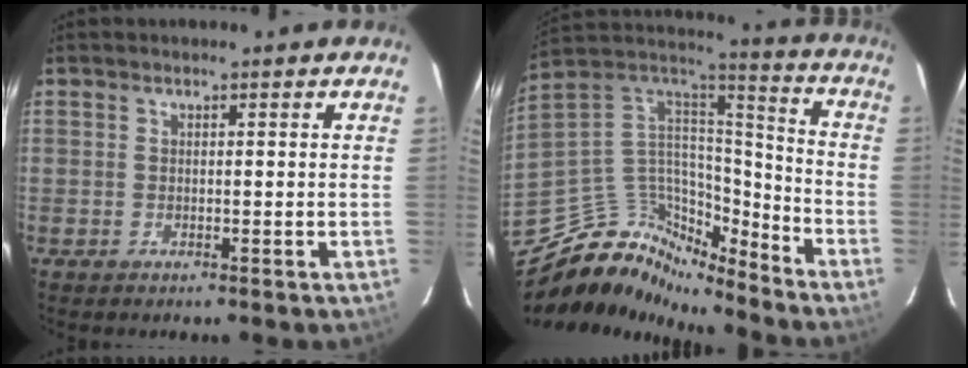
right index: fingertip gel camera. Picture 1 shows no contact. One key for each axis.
{"total": 14.6, "fx": -13.1, "fy": 5.9, "fz": 3.0, "tx": -0.073, "ty": 0.055, "tz": -0.244}